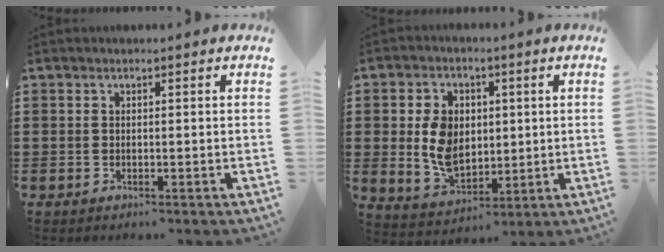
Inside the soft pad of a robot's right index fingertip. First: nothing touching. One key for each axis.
{"total": 8.2, "fx": 0.8, "fy": 6.2, "fz": 5.4, "tx": -0.122, "ty": 0.011, "tz": 0.014}